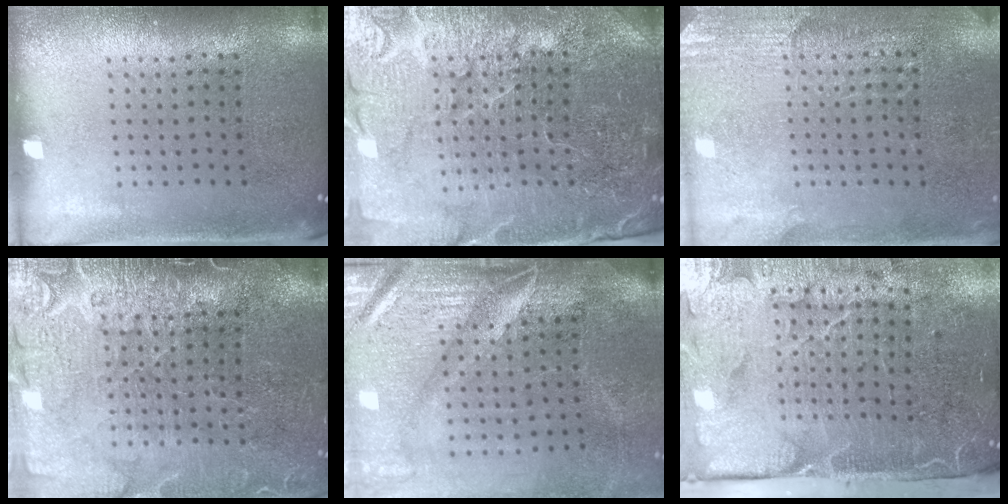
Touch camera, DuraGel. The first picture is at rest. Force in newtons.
{"total": 5.1, "press": 4.8, "slide": 1.9}
{"total": 2.8, "press": 2.6, "slide": 0.8}
{"total": 3.9, "press": 3.6, "slide": 1.5}
{"total": 4.5, "press": 3.9, "slide": 2.3}
{"total": 5.1, "press": 4.0, "slide": 3.2}